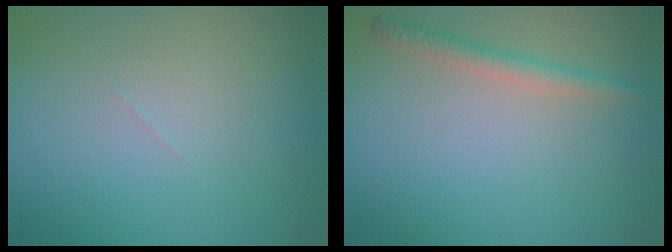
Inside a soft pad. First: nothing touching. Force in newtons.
{"total": 1.8, "press": 1.8, "slide": 0.1}